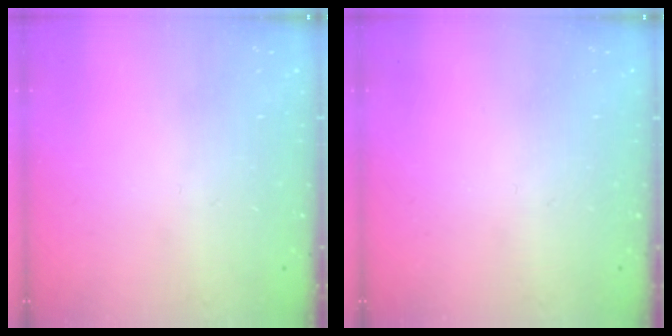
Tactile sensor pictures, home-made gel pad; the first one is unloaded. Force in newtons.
{"total": 0.0}